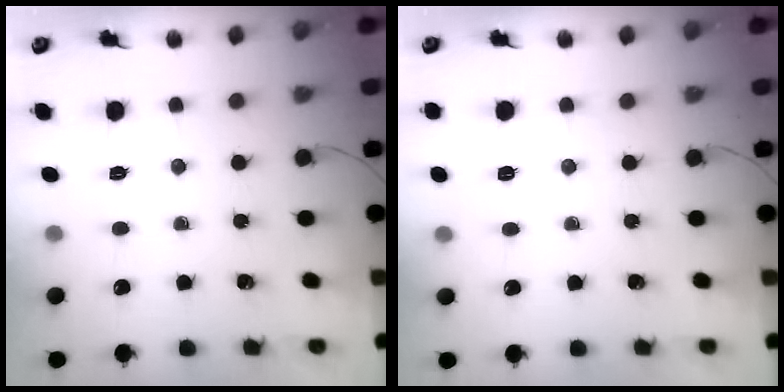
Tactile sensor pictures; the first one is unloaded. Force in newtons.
{"total": 2.9, "press": 2.6, "slide": 1.4}